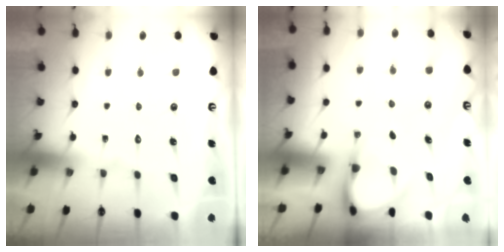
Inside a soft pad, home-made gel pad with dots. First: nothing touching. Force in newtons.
{"total": 3.9, "press": 3.9, "slide": 0.3}